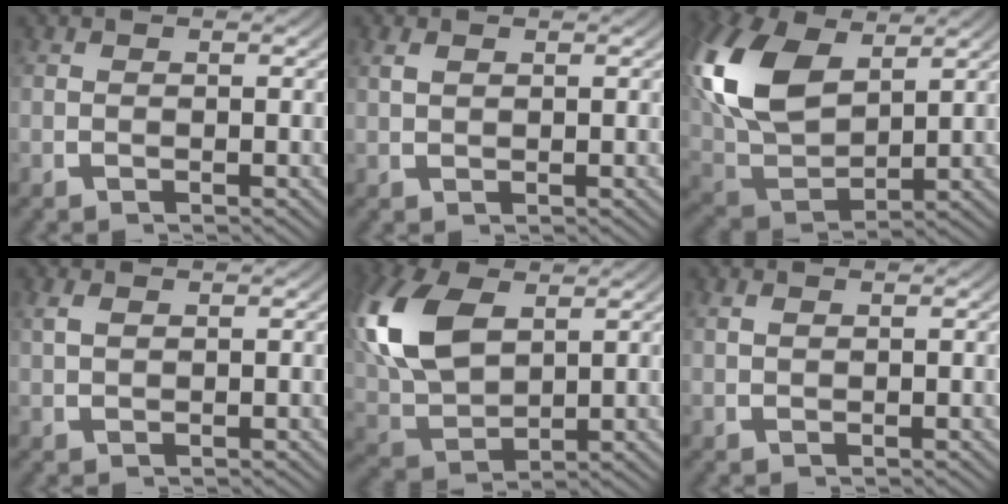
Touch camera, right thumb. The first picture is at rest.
{"total": 1.1, "force": [0.8, 0.6, 0.6], "torque": [-0.008, 0.002, 0.018]}
{"total": 11.9, "force": [2.5, 8.0, 8.5], "torque": [-0.212, -0.031, 0.061]}
{"total": 1.4, "force": [0.8, 0.8, 0.8], "torque": [-0.014, 0.003, 0.019]}
{"total": 9.9, "force": [2.0, 6.8, 6.9], "torque": [-0.181, -0.030, 0.057]}
{"total": 0.8, "force": [0.6, 0.4, 0.4], "torque": [-0.003, 0.000, 0.015]}